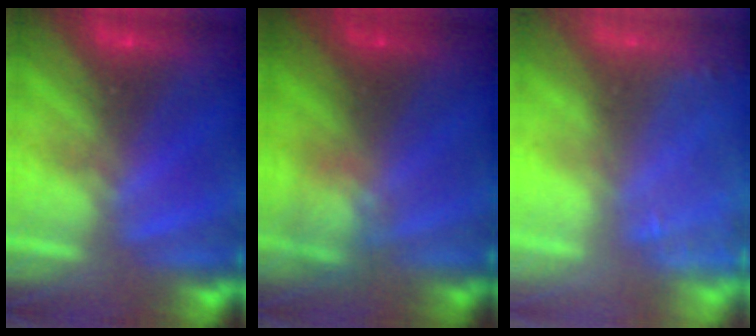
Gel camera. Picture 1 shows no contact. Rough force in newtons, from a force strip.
{"total": 2.3}
{"total": 1.4}